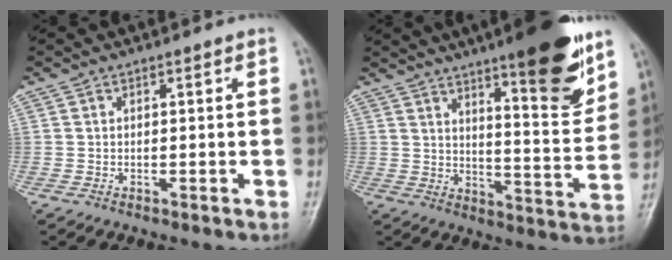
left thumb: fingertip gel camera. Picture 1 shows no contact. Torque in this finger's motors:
{"motor_torque": [2.57, 1.08, 1.44, -1.33, 0.41]}